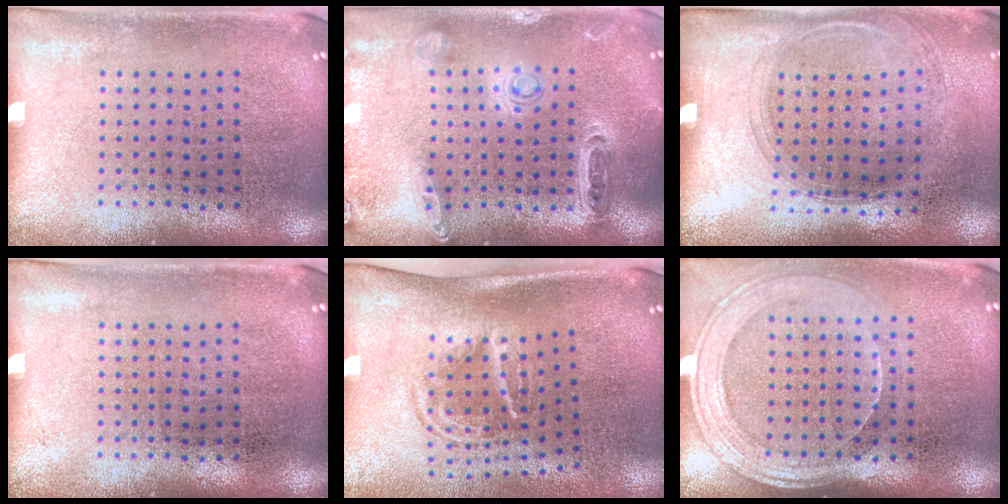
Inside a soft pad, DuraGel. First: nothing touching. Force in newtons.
{"total": 1.2, "press": 1.2, "slide": 0.3}
{"total": 1.4, "press": 1.2, "slide": 0.6}
{"total": 0.0}
{"total": 1.8, "press": 1.2, "slide": 1.3}
{"total": 1.9, "press": 1.7, "slide": 0.8}